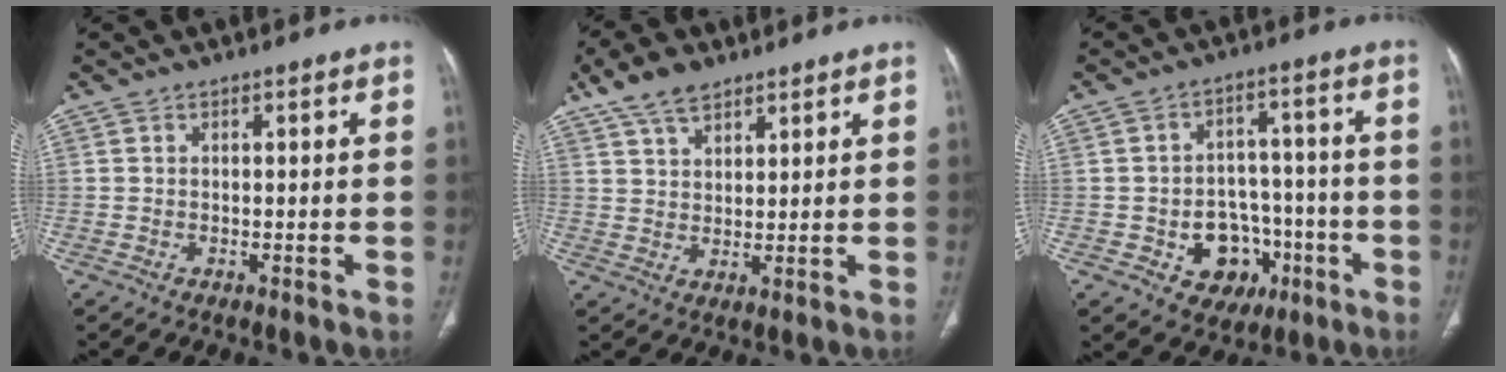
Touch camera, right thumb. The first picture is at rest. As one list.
[{"total": 7.5, "force": [5.2, 3.8, 3.9], "torque": [-0.060, -0.013, 0.099]}, {"total": 11.1, "force": [-4.1, 8.7, 5.5], "torque": [-0.033, 0.038, -0.049]}]